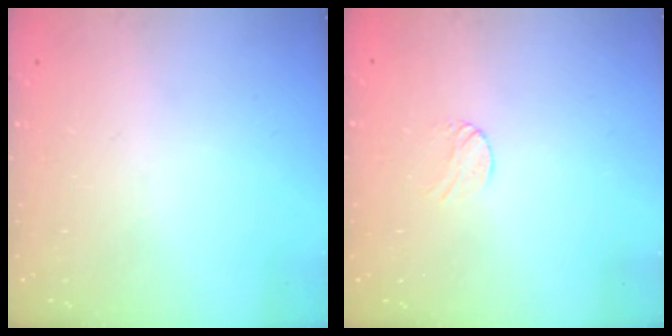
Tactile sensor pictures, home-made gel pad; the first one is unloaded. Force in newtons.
{"total": 3.6, "press": 3.6, "slide": 0.2}